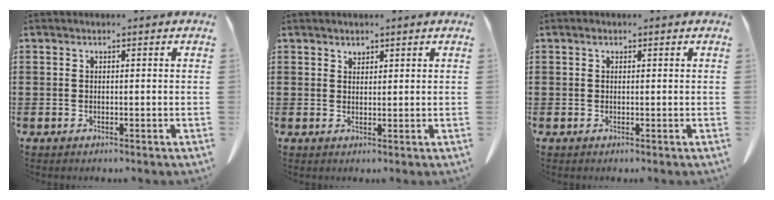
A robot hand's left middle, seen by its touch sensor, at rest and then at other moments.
{"total": 1.4, "force": [1.3, 0.4, 0.2], "torque": [0.002, -0.007, 0.025]}
{"total": 0.6, "force": [0.3, 0.3, 0.4], "torque": [-0.010, 0.001, 0.006]}